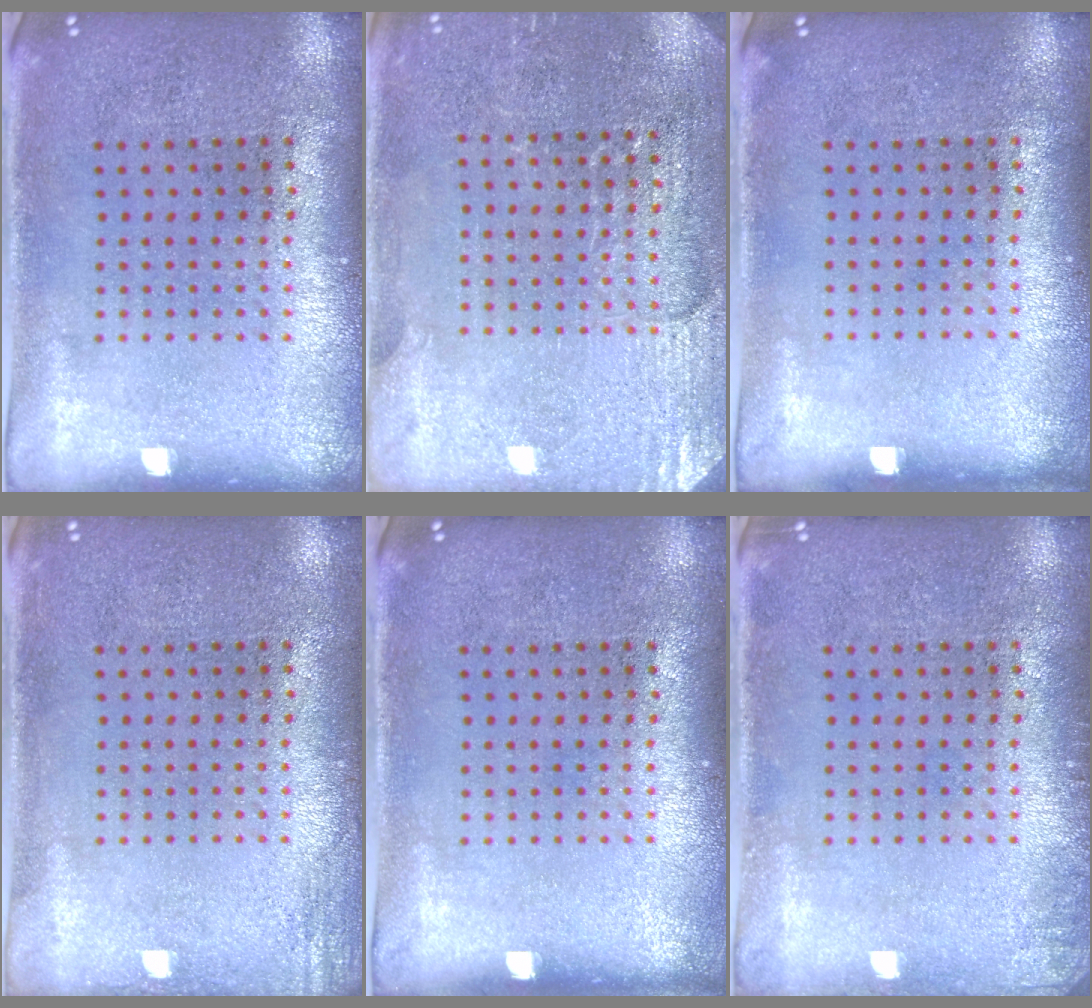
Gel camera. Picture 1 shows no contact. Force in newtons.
{"total": 2.9, "press": 2.8, "slide": 0.3}
{"total": 0.0}
{"total": 1.4, "press": 1.4, "slide": 0.2}
{"total": 0.0}
{"total": 1.0, "press": 1.0, "slide": 0.2}